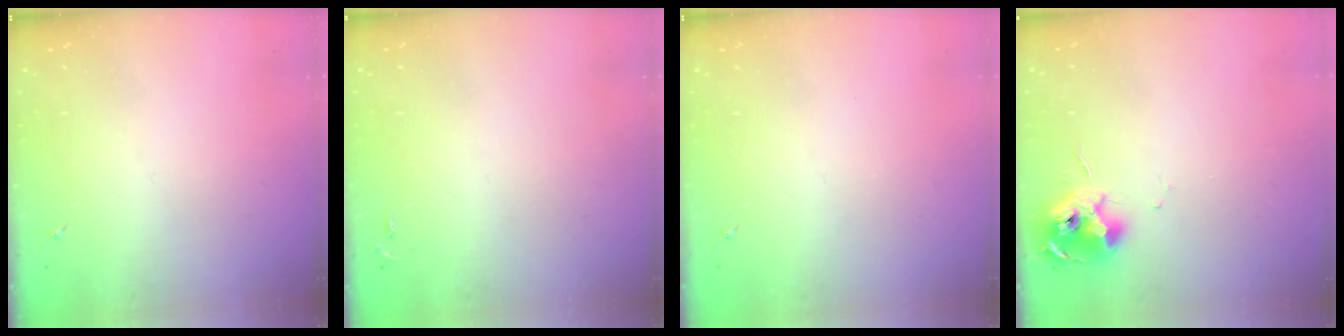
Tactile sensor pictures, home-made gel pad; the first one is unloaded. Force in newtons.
{"total": 2.6, "press": 2.6, "slide": 0.4}
{"total": 0.0}
{"total": 12.0, "press": 11.9, "slide": 1.3}